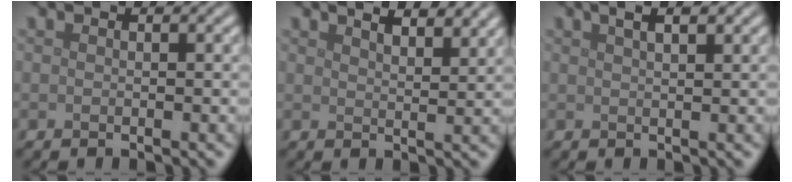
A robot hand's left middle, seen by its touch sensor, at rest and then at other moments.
{"total": 5.4, "force": [4.1, 1.9, 3.1], "torque": [-0.023, 0.026, 0.026]}
{"total": 3.7, "force": [2.2, 1.4, 2.6], "torque": [-0.017, 0.012, 0.011]}